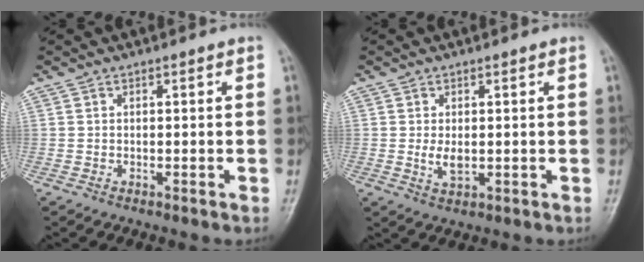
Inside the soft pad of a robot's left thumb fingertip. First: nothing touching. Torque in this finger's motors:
{"motor_torque": [-0.04, 0.27, 0.25, 0.25, 0.05]}